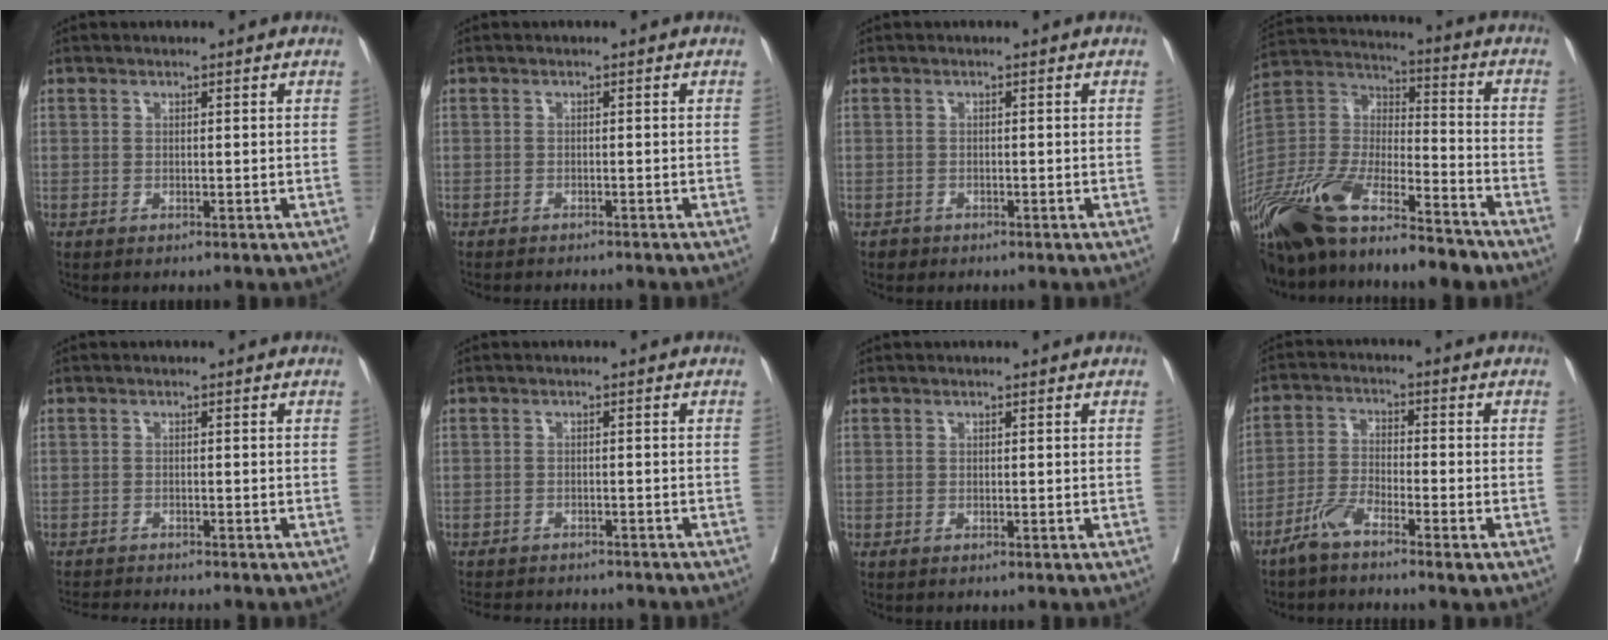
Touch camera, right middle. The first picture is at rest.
{"total": 4.7, "force": [-4.3, 0.8, 1.7], "torque": [-0.022, -0.006, -0.056]}
{"total": 1.0, "force": [-0.7, 0.6, -0.1], "torque": [-0.005, 0.001, -0.013]}
{"total": 25.4, "force": [-19.5, 6.5, 14.9], "torque": [-0.320, -0.029, -0.353]}
{"total": 4.0, "force": [-3.9, -0.6, 0.7], "torque": [-0.014, -0.018, -0.063]}
{"total": 11.2, "force": [-10.1, 3.1, 3.7], "torque": [-0.071, -0.006, -0.124]}
{"total": 0.0}
{"total": 5.2, "force": [-4.0, 0.5, 3.3], "torque": [-0.076, -0.004, -0.084]}